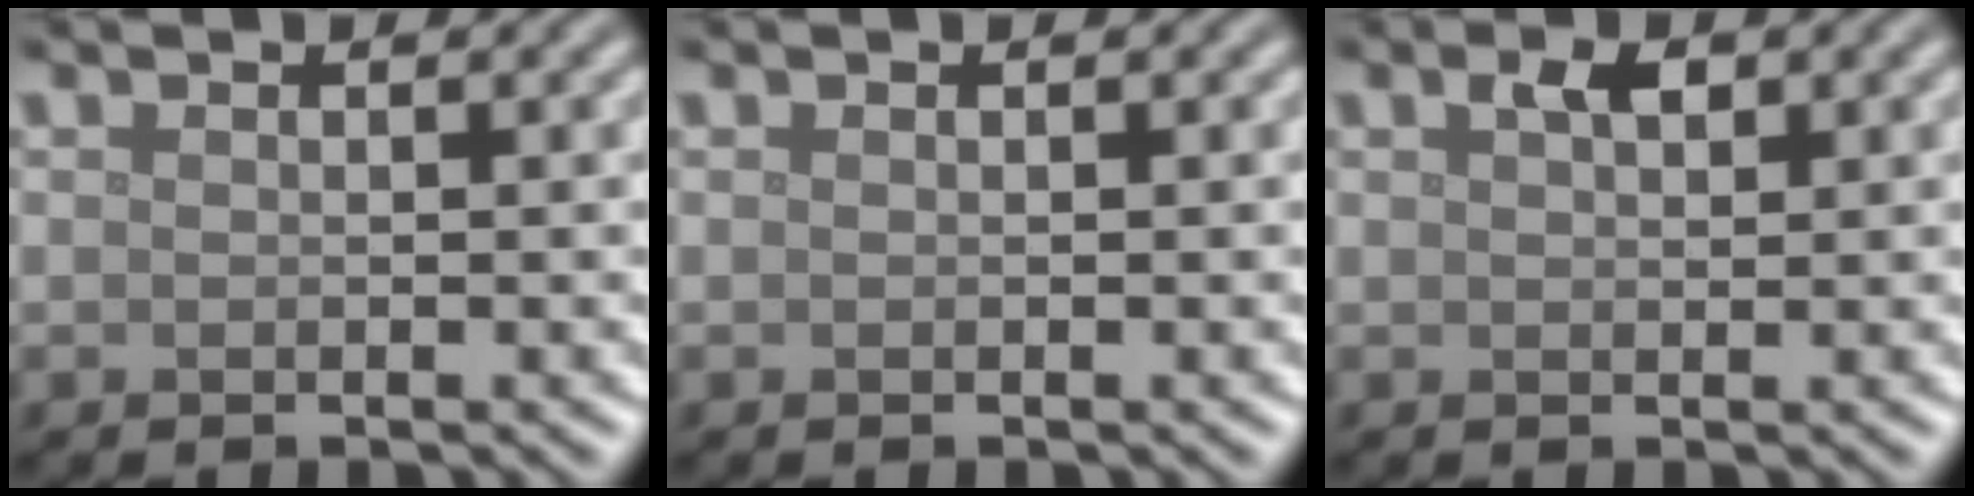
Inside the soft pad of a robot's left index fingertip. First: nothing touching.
{"total": 0.0}
{"total": 1.7, "force": [0.9, 0.8, 1.2], "torque": [-0.021, 0.002, 0.017]}